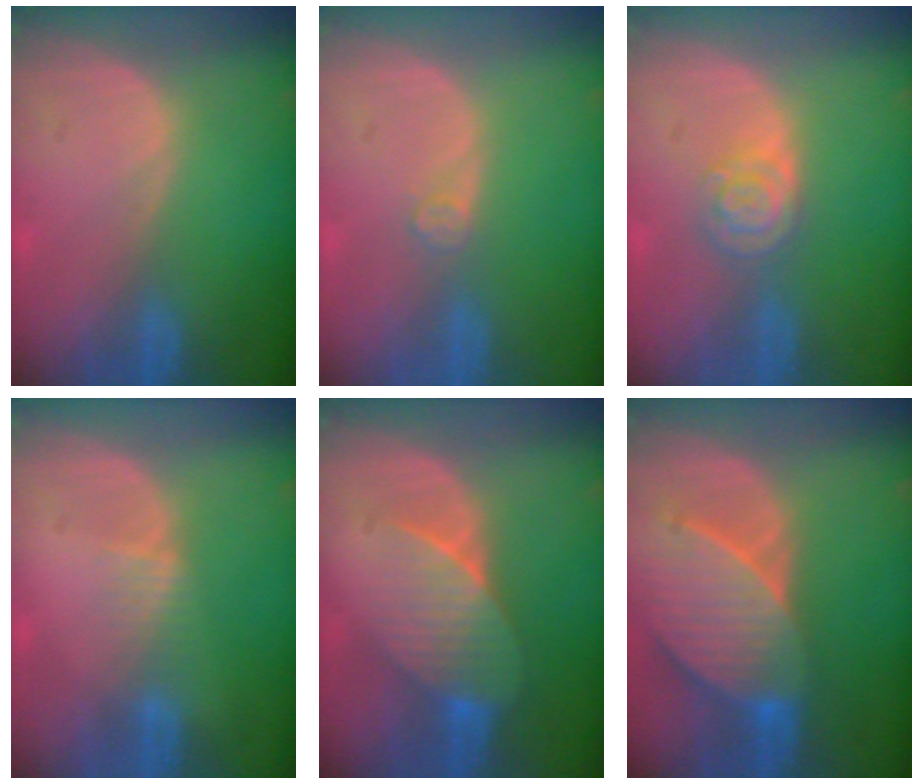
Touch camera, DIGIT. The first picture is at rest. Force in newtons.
{"total": 1.5, "press": 1.5, "slide": 0.2}
{"total": 4.3, "press": 3.9, "slide": 1.9}
{"total": 1.9, "press": 1.9, "slide": 0.2}
{"total": 7.5, "press": 7.0, "slide": 2.7}
{"total": 9.6, "press": 8.7, "slide": 4.1}